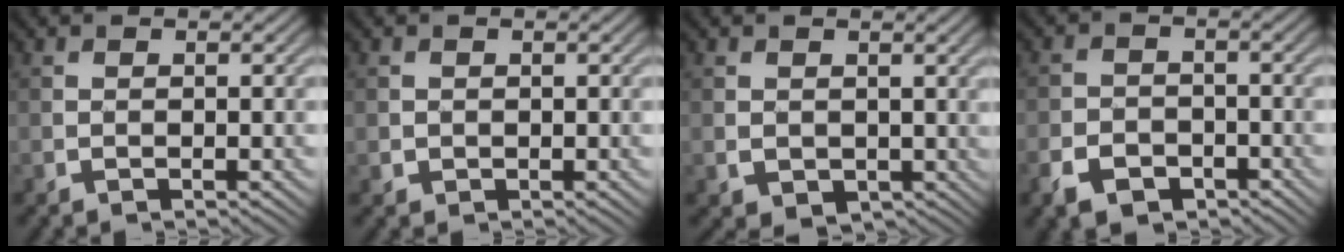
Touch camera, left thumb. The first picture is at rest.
{"total": 0.9, "force": [0.0, 0.9, -0.1], "torque": [0.004, -0.004, -0.004]}
{"total": 2.1, "force": [0.3, 2.0, 0.7], "torque": [-0.024, -0.013, 0.007]}
{"total": 4.9, "force": [-3.2, 3.1, 2.2], "torque": [-0.047, -0.005, -0.063]}